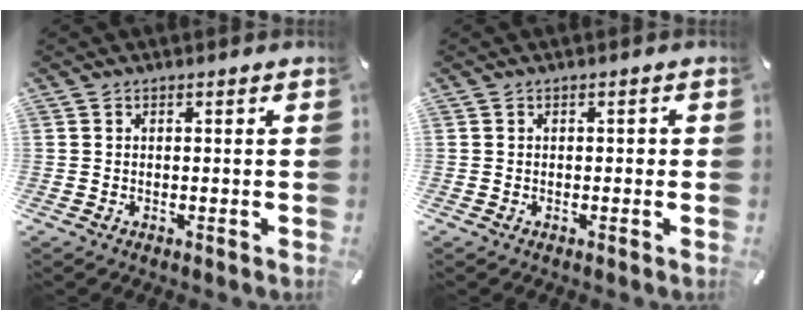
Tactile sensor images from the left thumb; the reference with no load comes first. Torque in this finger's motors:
{"motor_torque": [0.14, 0.14, 0.22, 0.03, 0.00]}